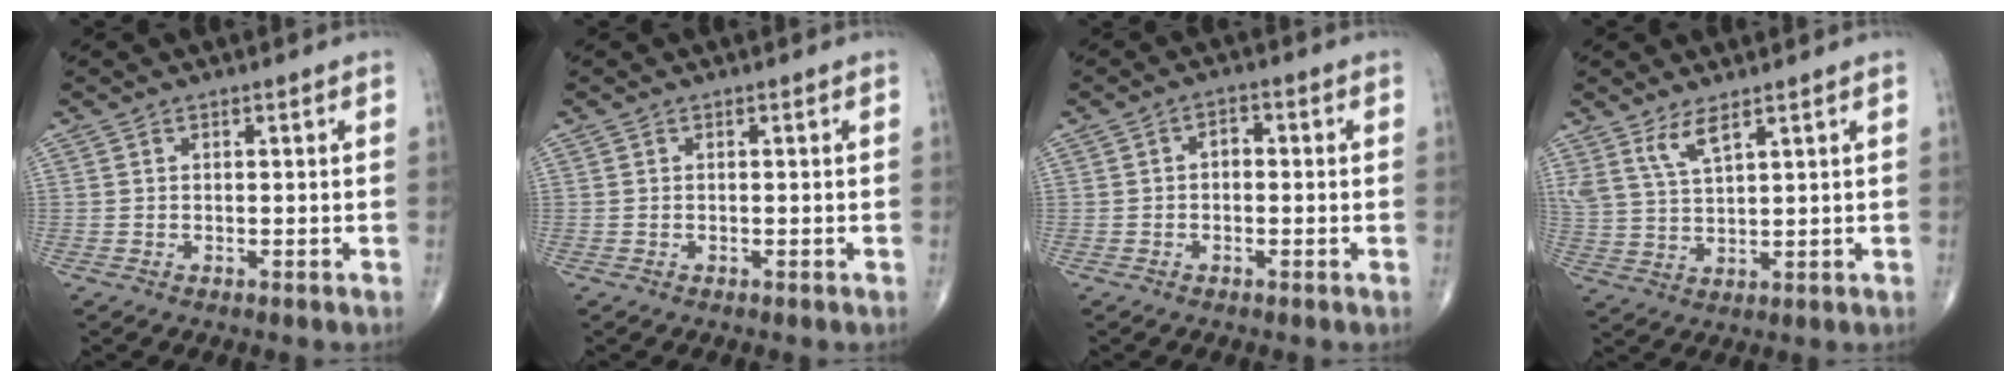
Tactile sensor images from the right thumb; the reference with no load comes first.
{"total": 0.0}
{"total": 2.6, "force": [-0.1, 1.7, 1.9], "torque": [-0.020, 0.012, -0.010]}
{"total": 5.3, "force": [3.5, 1.3, 3.7], "torque": [-0.079, -0.022, 0.077]}